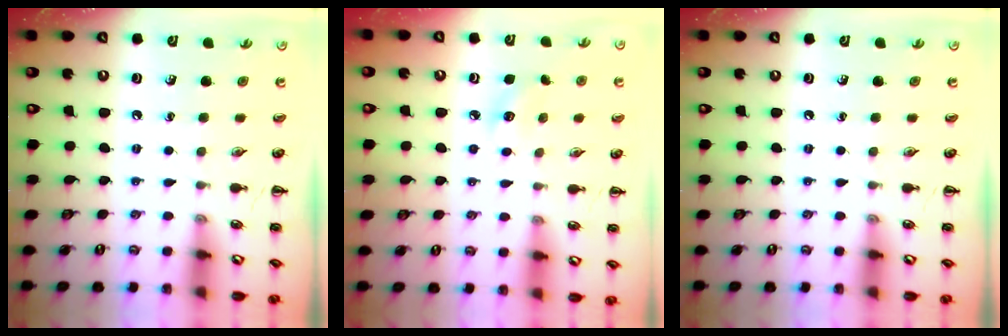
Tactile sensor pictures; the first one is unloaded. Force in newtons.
{"total": 5.0, "press": 4.8, "slide": 1.3}
{"total": 0.0}